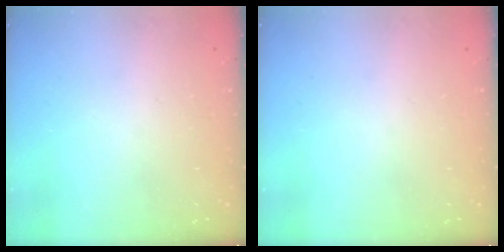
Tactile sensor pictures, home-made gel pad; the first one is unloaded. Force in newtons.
{"total": 0.0}